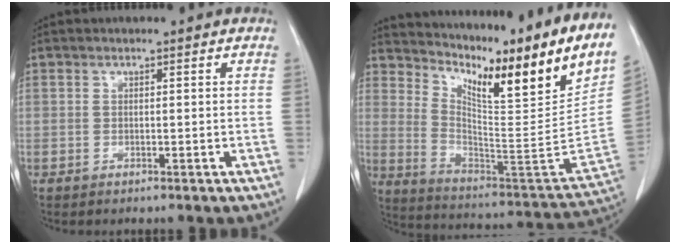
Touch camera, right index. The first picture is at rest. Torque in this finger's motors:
{"motor_torque": [0.90, 1.24, 0.16, 0.04]}